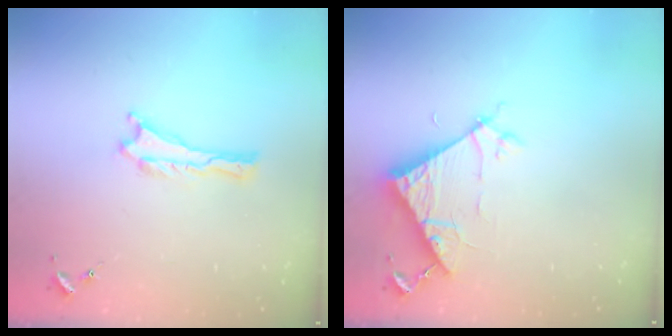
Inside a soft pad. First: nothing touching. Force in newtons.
{"total": 6.7, "press": 6.7, "slide": 0.3}